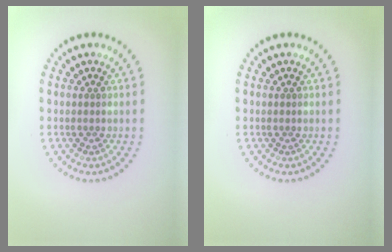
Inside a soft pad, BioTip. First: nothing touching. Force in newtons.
{"total": 0.0}